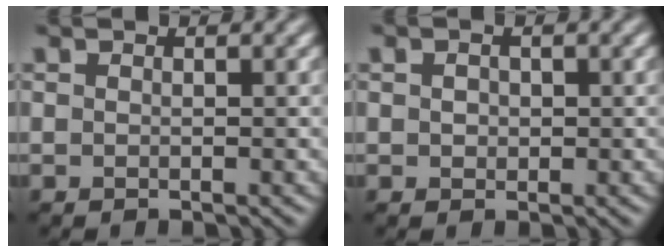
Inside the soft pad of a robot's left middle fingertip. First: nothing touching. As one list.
[{"total": 1.3, "force": [0.2, 1.1, 0.8], "torque": [-0.013, 0.002, 0.005]}]